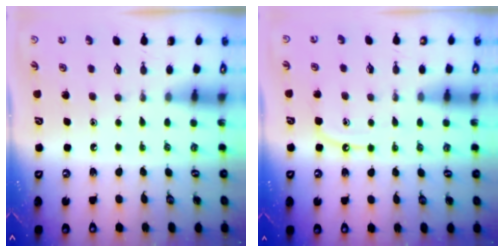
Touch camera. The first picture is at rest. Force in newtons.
{"total": 7.2, "press": 7.1, "slide": 0.8}